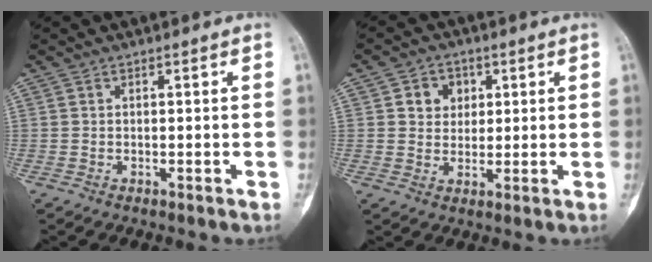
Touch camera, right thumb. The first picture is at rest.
{"total": 5.4, "force": [1.7, 4.6, 2.2], "torque": [-0.006, -0.002, 0.024]}